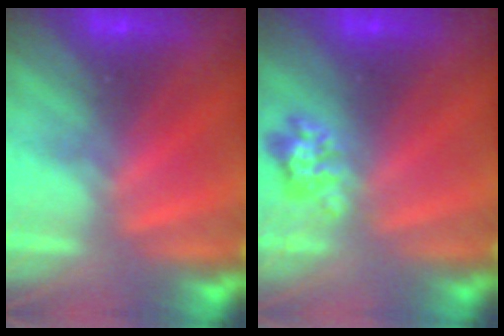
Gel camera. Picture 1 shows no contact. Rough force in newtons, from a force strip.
{"total": 2.4}